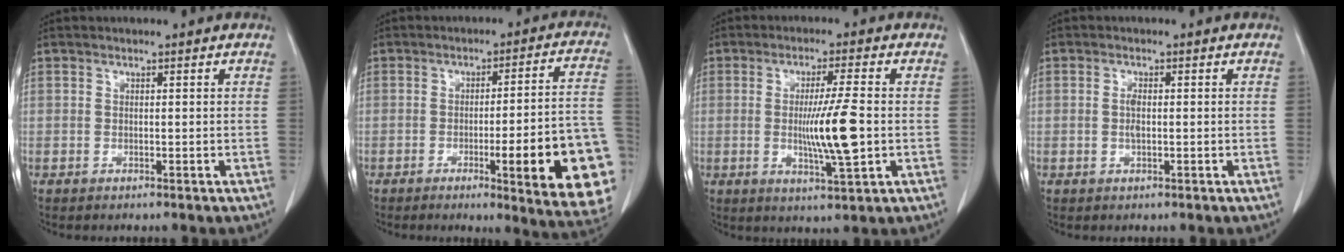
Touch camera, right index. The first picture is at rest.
{"total": 18.0, "force": [-5.7, 1.6, 17.0], "torque": [-0.126, 0.013, -0.062]}
{"total": 8.6, "force": [-0.8, -0.2, 8.5], "torque": [-0.151, -0.017, -0.013]}
{"total": 1.7, "force": [-0.1, 0.5, 1.6], "torque": [-0.037, 0.000, -0.002]}